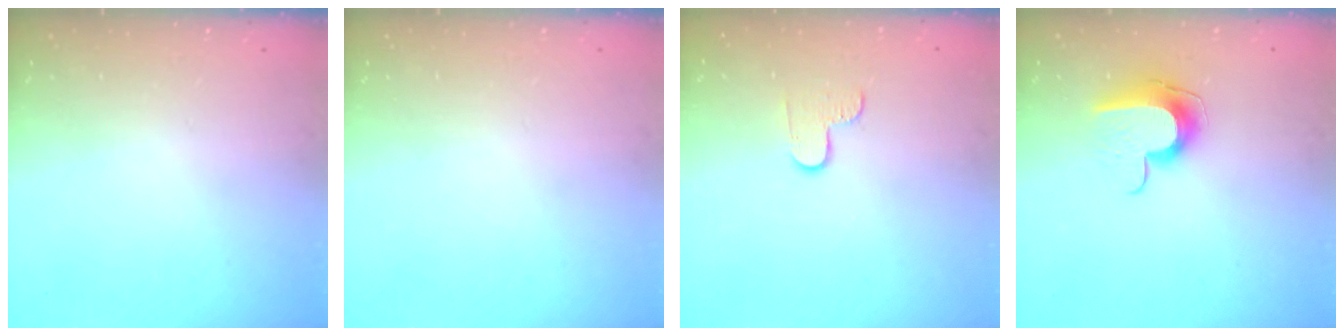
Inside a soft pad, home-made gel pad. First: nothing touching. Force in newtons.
{"total": 0.0}
{"total": 5.4, "press": 5.4, "slide": 0.5}
{"total": 10.2, "press": 10.2, "slide": 0.6}